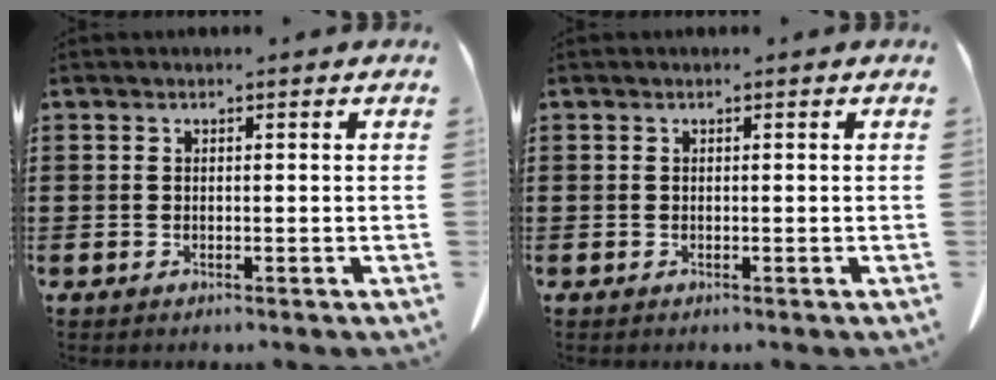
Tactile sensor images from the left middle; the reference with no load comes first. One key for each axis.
{"total": 0.0}